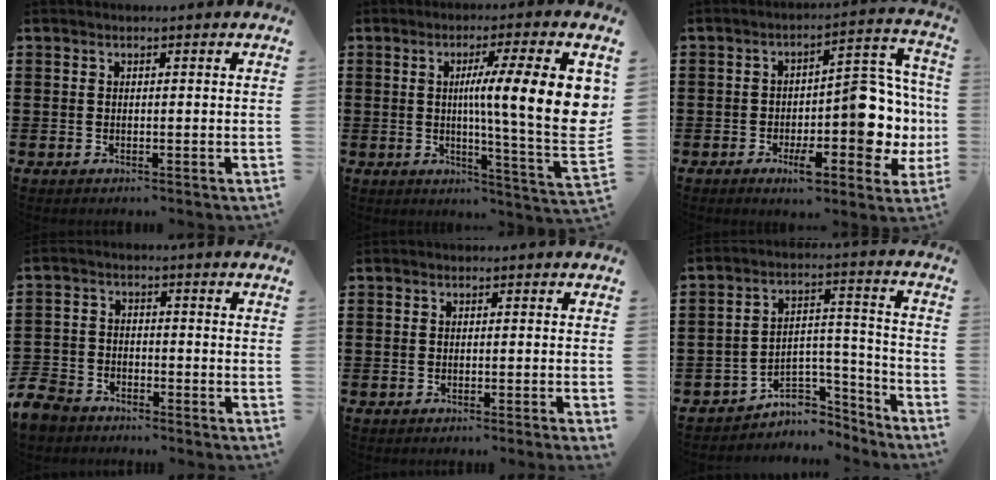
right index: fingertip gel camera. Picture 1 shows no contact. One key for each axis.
{"total": 13.8, "fx": 2.8, "fy": 1.5, "fz": 13.4, "tx": -0.212, "ty": -0.015, "tz": 0.040}
{"total": 13.3, "fx": -2.5, "fy": 5.3, "fz": 11.9, "tx": -0.160, "ty": -0.007, "tz": -0.039}
{"total": 4.6, "fx": -4.3, "fy": 1.6, "fz": 0.7, "tx": -0.044, "ty": -0.006, "tz": -0.095}
{"total": 0.6, "fx": -0.6, "fy": -0.1, "fz": 0.2, "tx": -0.005, "ty": -0.002, "tz": -0.011}
{"total": 5.5, "fx": -4.3, "fy": 3.3, "fz": 1.2, "tx": -0.025, "ty": 0.015, "tz": -0.083}